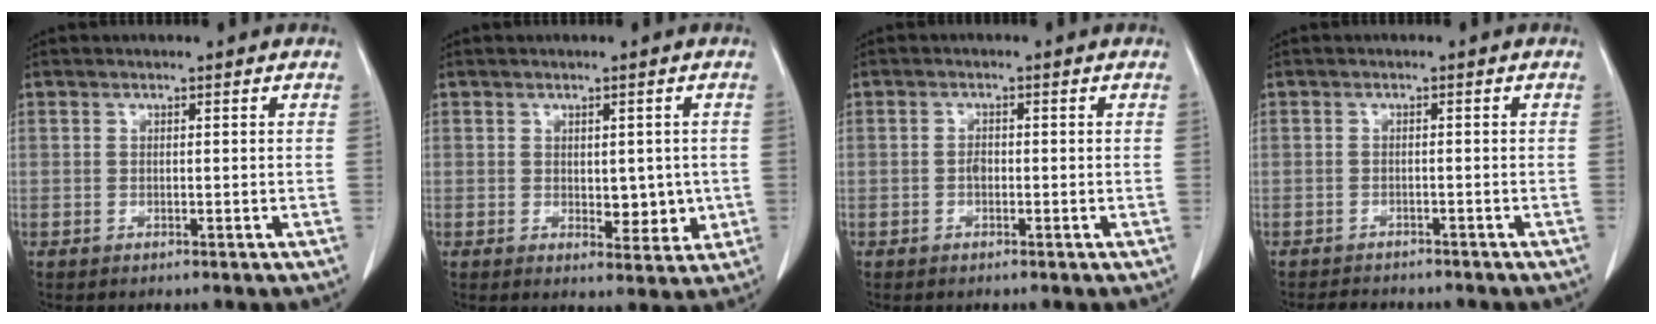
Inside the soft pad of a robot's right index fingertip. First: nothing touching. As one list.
[{"total": 4.7, "force": [-0.1, 2.6, 3.9], "torque": [-0.041, -0.006, 0.011]}, {"total": 1.1, "force": [-0.2, 0.7, 0.8], "torque": [-0.012, 0.005, -0.003]}, {"total": 4.7, "force": [-4.2, 1.6, 1.4], "torque": [-0.021, -0.005, -0.057]}]